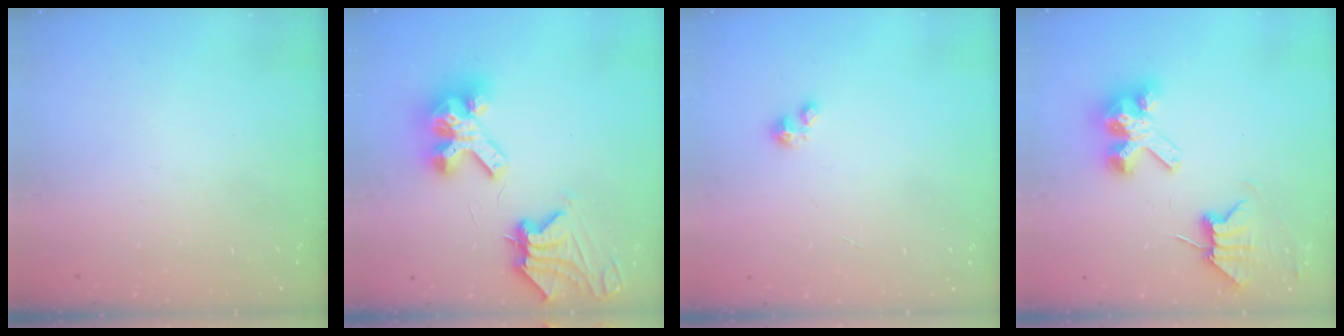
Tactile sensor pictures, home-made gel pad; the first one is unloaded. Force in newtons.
{"total": 12.4, "press": 12.3, "slide": 1.4}
{"total": 0.9, "press": 0.9, "slide": 0.1}
{"total": 9.5, "press": 9.5, "slide": 0.8}